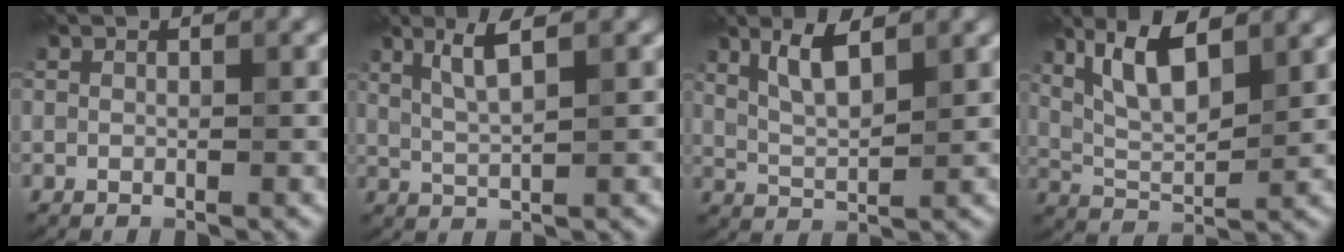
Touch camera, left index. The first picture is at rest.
{"total": 2.9, "force": [1.6, 0.3, 2.5], "torque": [-0.046, 0.009, 0.030]}
{"total": 3.5, "force": [2.1, 0.9, 2.6], "torque": [-0.059, 0.007, 0.041]}
{"total": 5.9, "force": [3.2, 1.9, 4.6], "torque": [-0.094, 0.006, 0.063]}